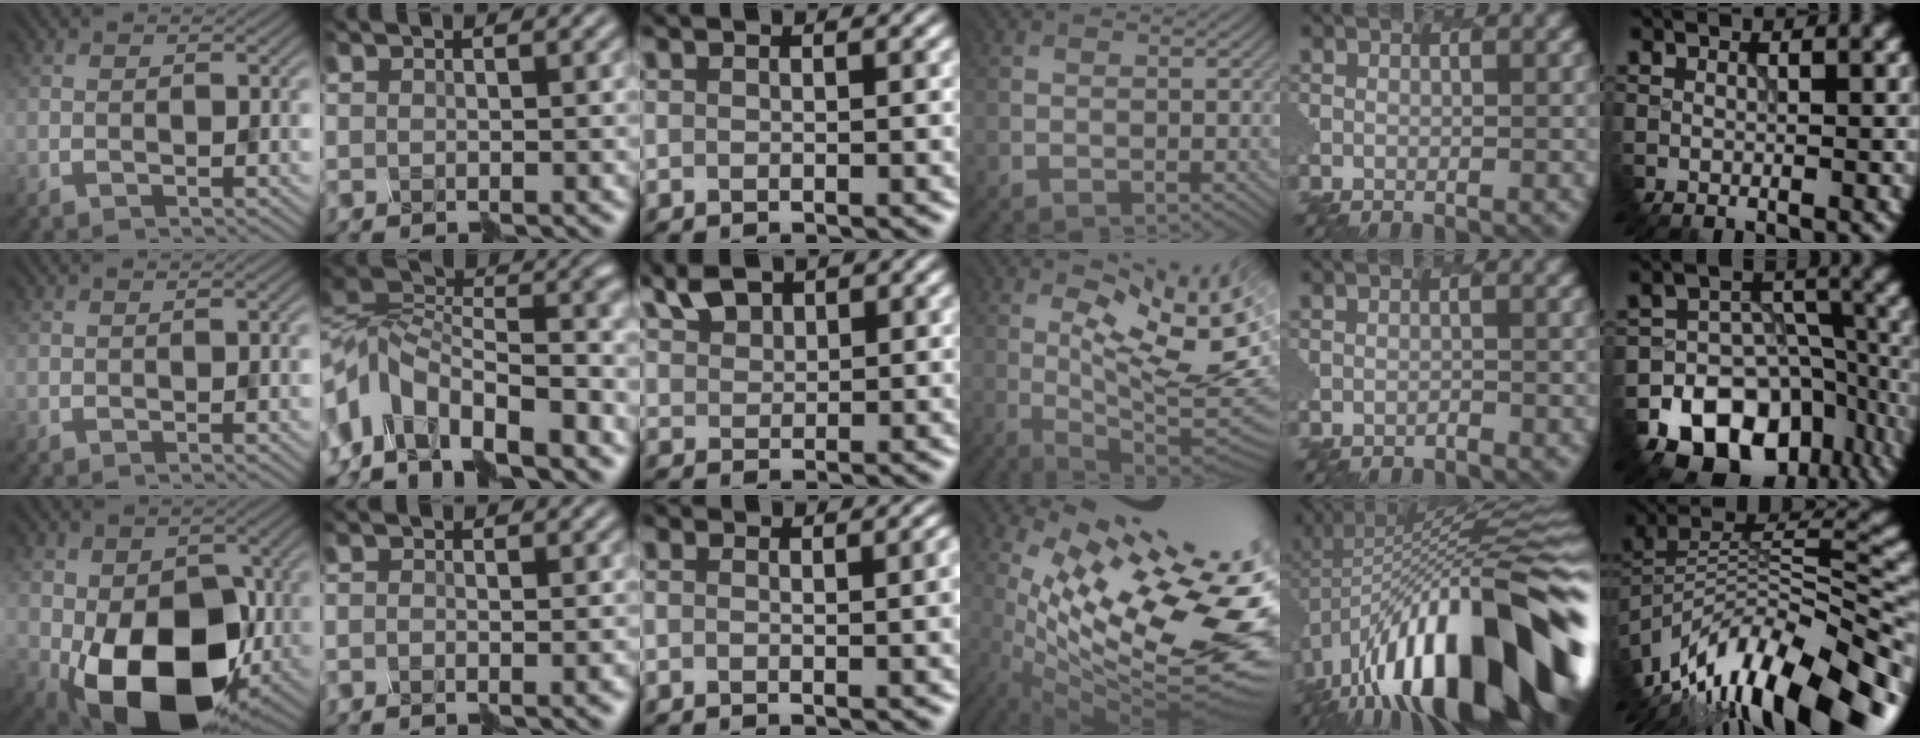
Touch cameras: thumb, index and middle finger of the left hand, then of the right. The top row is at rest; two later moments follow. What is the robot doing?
{"motion": "disassemble", "object": "hinged tin"}